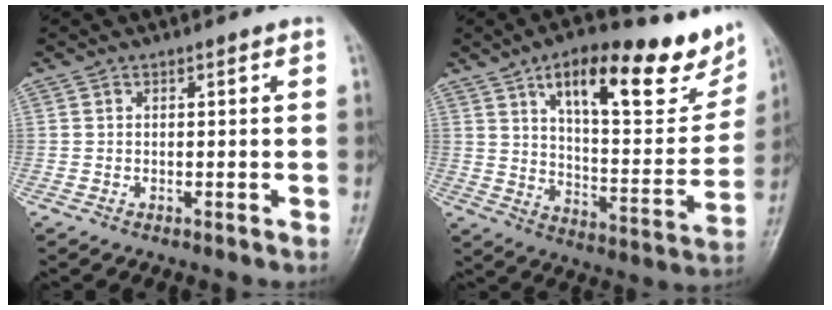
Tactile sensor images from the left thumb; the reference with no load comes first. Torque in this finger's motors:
{"motor_torque": [1.11, 0.79, 1.61, -1.16, 0.12]}